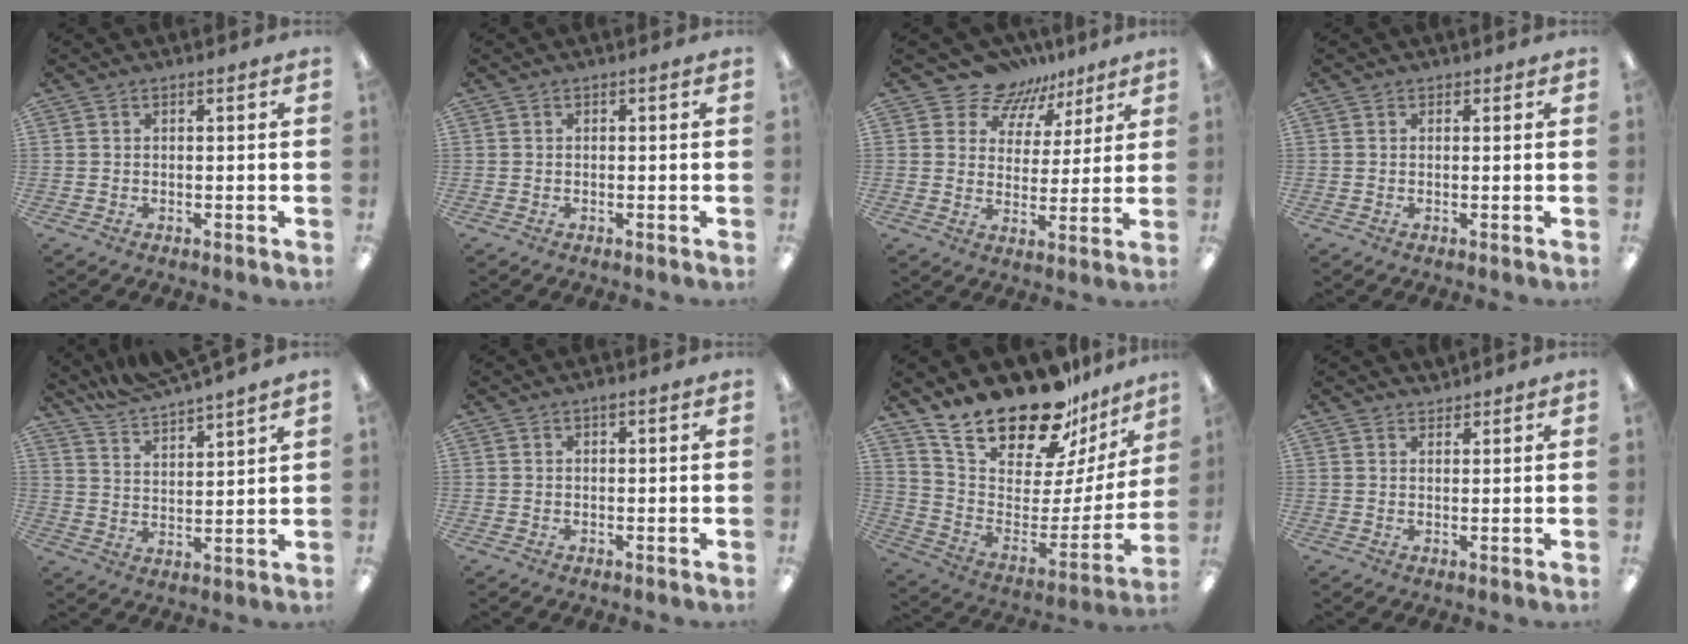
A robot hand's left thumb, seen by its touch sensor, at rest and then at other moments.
{"total": 0.0}
{"total": 9.2, "force": [7.5, 5.4, 0.3], "torque": [-0.034, -0.061, 0.143]}
{"total": 0.9, "force": [0.6, 0.7, 0.1], "torque": [0.005, -0.002, 0.009]}
{"total": 8.0, "force": [7.9, -0.4, 1.3], "torque": [-0.052, -0.058, 0.146]}
{"total": 0.7, "force": [0.5, 0.2, 0.5], "torque": [-0.013, 0.003, 0.008]}
{"total": 21.8, "force": [18.5, 7.3, 9.1], "torque": [-0.160, -0.146, 0.326]}
{"total": 1.7, "force": [1.6, 0.5, 0.0], "torque": [-0.002, -0.003, 0.032]}